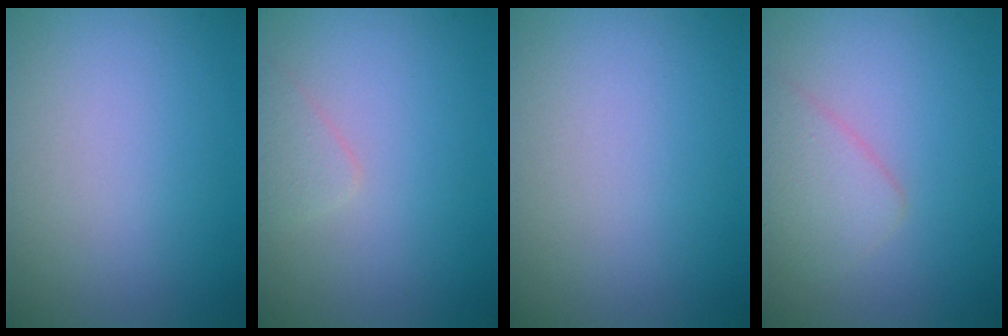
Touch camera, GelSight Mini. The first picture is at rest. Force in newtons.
{"total": 1.2, "press": 1.2, "slide": 0.1}
{"total": 0.0}
{"total": 2.4, "press": 2.4, "slide": 0.1}